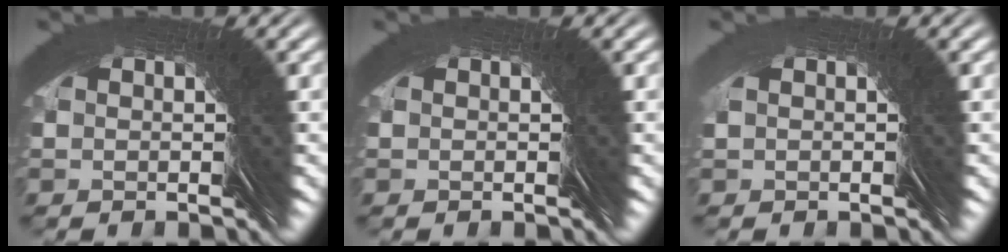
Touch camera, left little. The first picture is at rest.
{"total": 0.0}
{"total": 0.8, "force": [0.3, -0.5, -0.6], "torque": [0.011, 0.003, 0.004]}